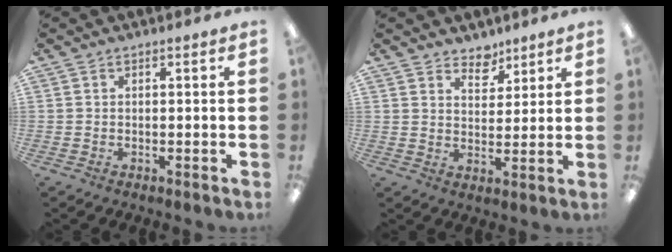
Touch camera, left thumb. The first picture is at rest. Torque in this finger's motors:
{"motor_torque": [0.00, -0.03, -0.32, -0.30, -0.03]}